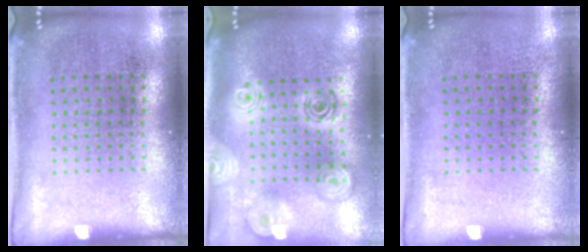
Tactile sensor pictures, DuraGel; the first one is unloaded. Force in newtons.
{"total": 2.5, "press": 1.9, "slide": 1.6}
{"total": 0.0}